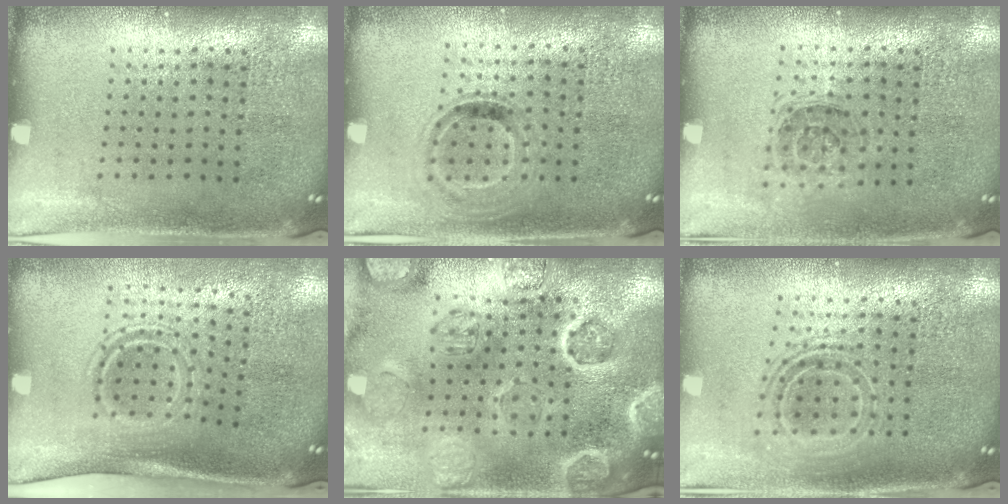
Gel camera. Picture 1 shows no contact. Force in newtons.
{"total": 0.9, "press": 0.8, "slide": 0.4}
{"total": 1.1, "press": 1.0, "slide": 0.6}
{"total": 1.6, "press": 1.0, "slide": 1.3}
{"total": 3.1, "press": 3.1, "slide": 0.5}
{"total": 1.7, "press": 1.3, "slide": 1.1}